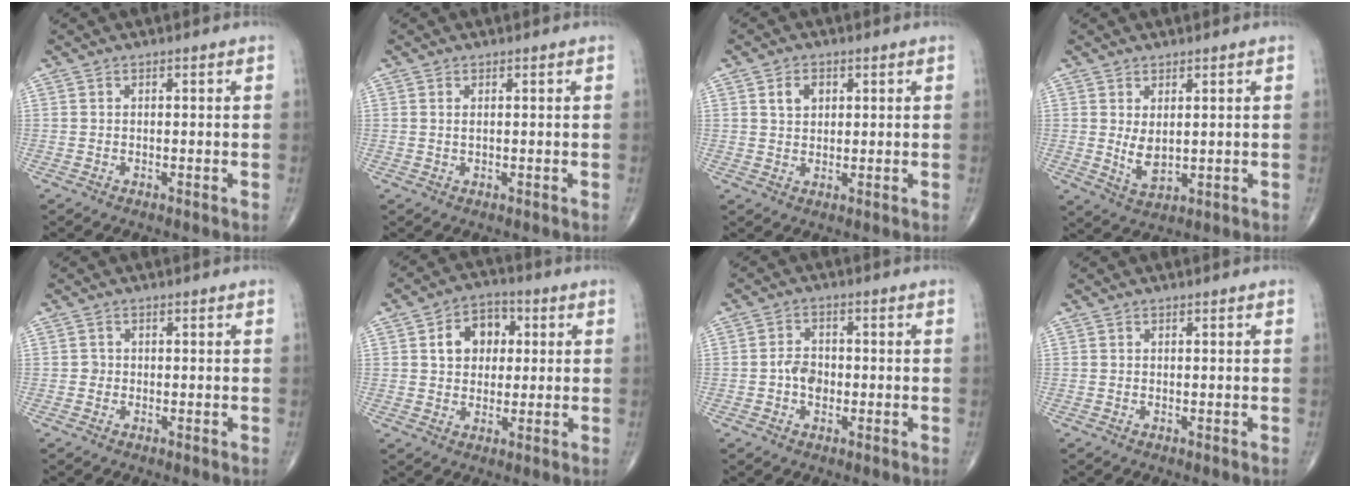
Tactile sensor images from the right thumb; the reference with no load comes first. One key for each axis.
{"total": 0.6, "fx": 0.2, "fy": 0.2, "fz": 0.5, "tx": -0.008, "ty": 0.000, "tz": 0.004}
{"total": 3.7, "fx": 1.4, "fy": 2.7, "fz": 2.1, "tx": -0.025, "ty": -0.004, "tz": 0.025}
{"total": 4.5, "fx": 0.8, "fy": 2.4, "fz": 3.8, "tx": -0.062, "ty": -0.015, "tz": 0.026}
{"total": 0.9, "fx": -0.1, "fy": 0.9, "fz": 0.1, "tx": 0.007, "ty": 0.003, "tz": -0.005}
{"total": 9.0, "fx": 2.0, "fy": 6.8, "fz": 5.6, "tx": -0.056, "ty": 0.010, "tz": 0.026}
{"total": 4.2, "fx": -0.8, "fy": 3.0, "fz": 2.8, "tx": -0.038, "ty": 0.009, "tz": -0.019}
{"total": 0.0}